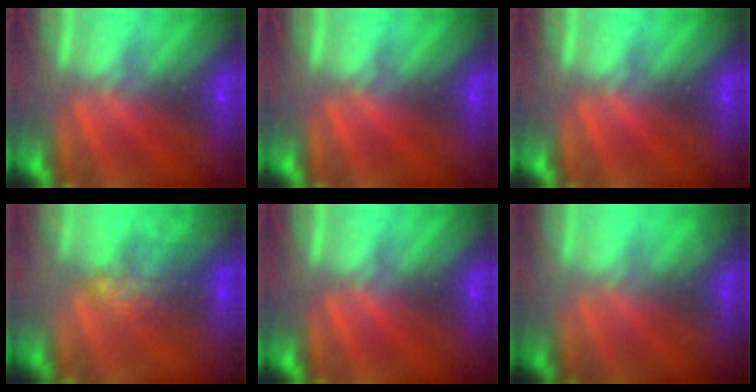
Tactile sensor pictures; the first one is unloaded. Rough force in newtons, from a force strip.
{"total": 0.0}
{"total": 0.0}
{"total": 10.3}
{"total": 0.0}
{"total": 1.8}